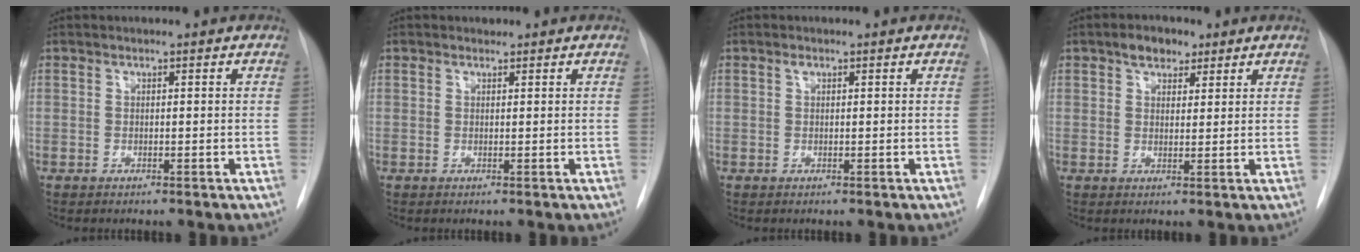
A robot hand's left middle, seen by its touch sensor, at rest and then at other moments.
{"total": 0.6, "force": [0.5, 0.3, -0.1], "torque": [-0.002, 0.000, 0.005]}
{"total": 0.5, "force": [0.3, 0.3, 0.3], "torque": [-0.006, 0.004, 0.004]}
{"total": 3.9, "force": [2.5, 2.4, 1.9], "torque": [-0.030, 0.011, 0.042]}